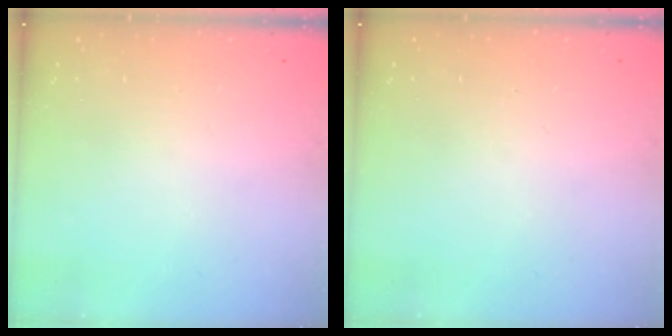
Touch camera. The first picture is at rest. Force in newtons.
{"total": 0.0}